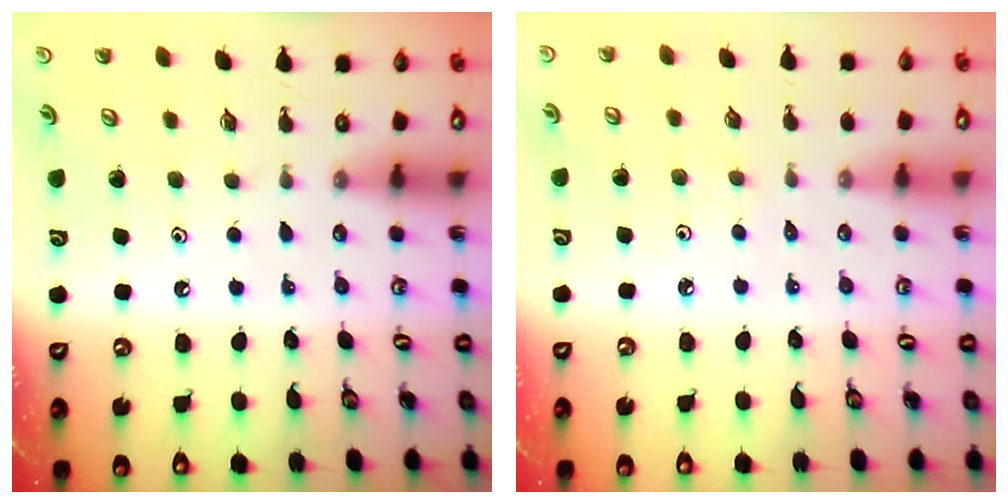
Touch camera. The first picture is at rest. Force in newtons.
{"total": 1.9, "press": 1.8, "slide": 0.5}